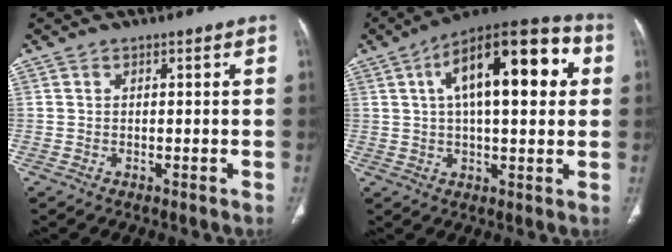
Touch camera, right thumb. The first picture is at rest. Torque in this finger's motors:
{"motor_torque": [0.56, 4.44, 1.66, 0.47, 0.17]}